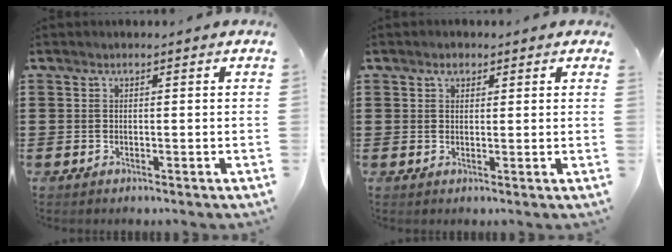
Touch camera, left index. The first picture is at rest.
{"total": 1.8, "force": [1.2, 1.1, 0.8], "torque": [-0.002, -0.003, 0.020]}